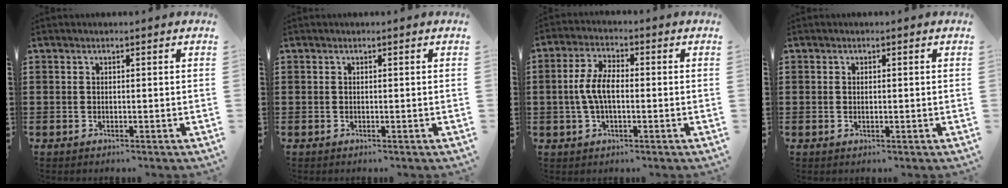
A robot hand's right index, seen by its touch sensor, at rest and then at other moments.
{"total": 0.0}
{"total": 5.6, "force": [-0.4, 2.1, 5.2], "torque": [-0.117, -0.003, -0.013]}
{"total": 0.5, "force": [0.0, 0.1, 0.5], "torque": [-0.012, -0.002, 0.000]}